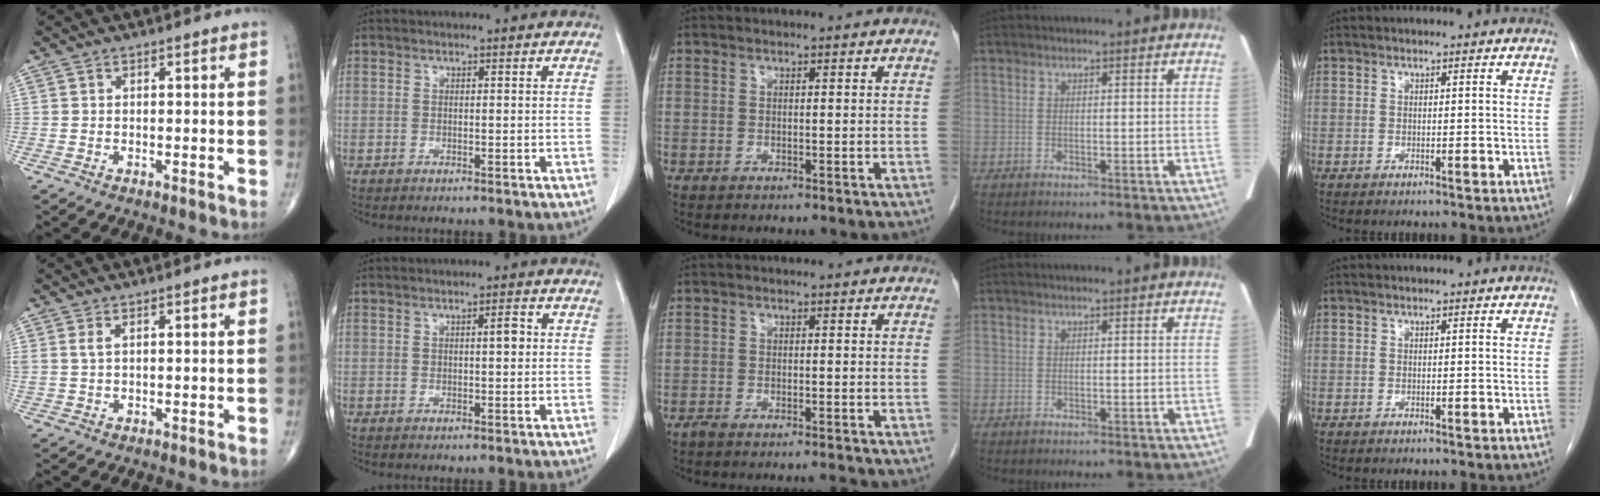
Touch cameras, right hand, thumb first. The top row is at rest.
{"thumb": {"total": 1.8, "force": [0.9, 0.7, 1.4], "torque": [-0.038, 0.006, 0.025]}, "index": {"total": 2.3, "force": [0.5, 0.6, 2.1], "torque": [-0.032, 0.003, 0.008]}, "middle": {"total": 2.1, "force": [-1.9, -0.4, 0.6], "torque": [-0.013, -0.003, -0.032]}}